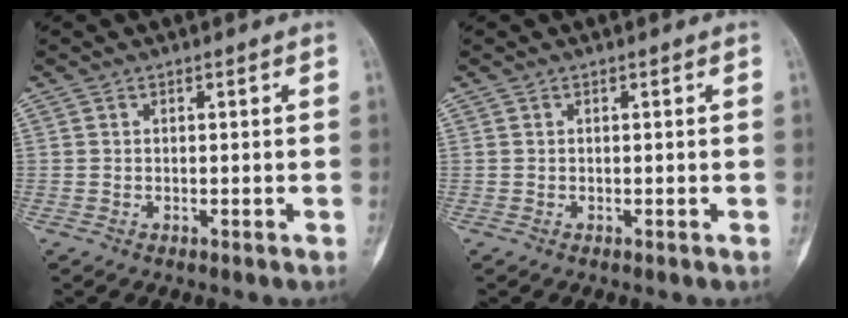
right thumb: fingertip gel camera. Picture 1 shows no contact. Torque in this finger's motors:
{"motor_torque": [0.12, 0.12, 0.05, -0.05, 0.02]}